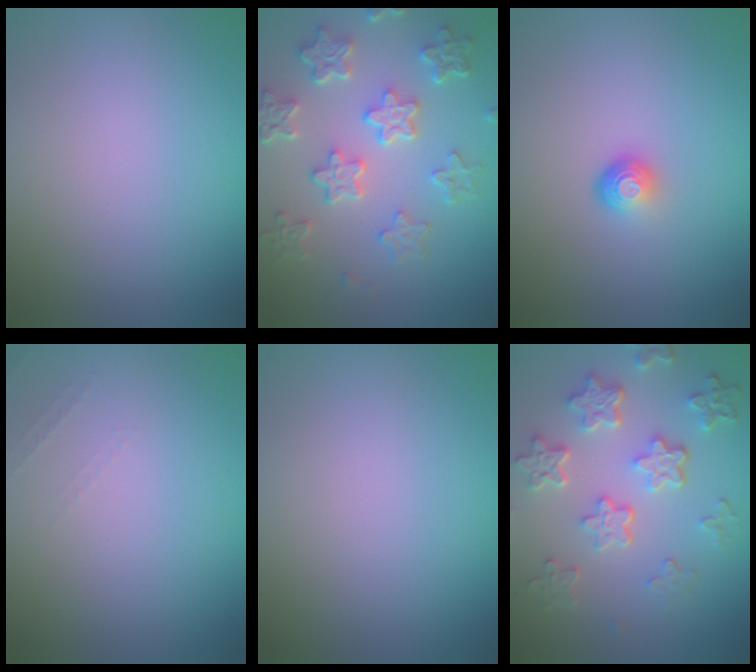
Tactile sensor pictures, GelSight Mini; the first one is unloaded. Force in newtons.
{"total": 5.9, "press": 4.5, "slide": 3.8}
{"total": 1.8, "press": 1.2, "slide": 1.4}
{"total": 0.6, "press": 0.6, "slide": 0.2}
{"total": 0.0}
{"total": 5.9, "press": 4.4, "slide": 3.9}